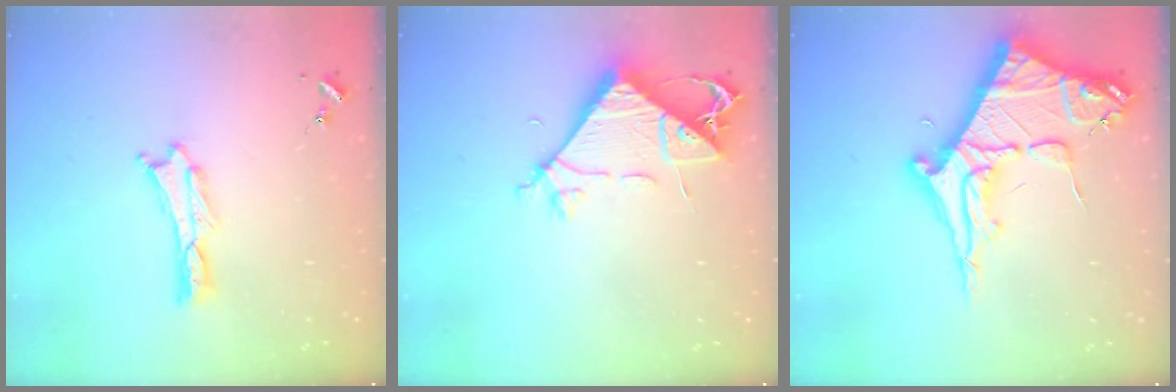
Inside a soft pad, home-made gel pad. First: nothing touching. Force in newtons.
{"total": 7.2, "press": 7.1, "slide": 1.2}
{"total": 10.6, "press": 10.6, "slide": 1.2}